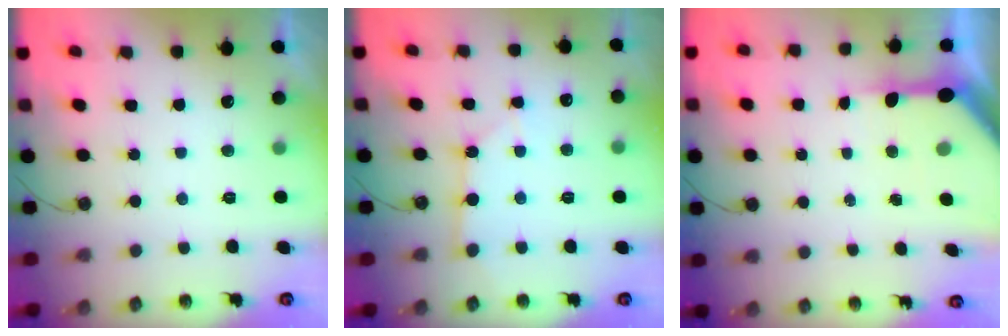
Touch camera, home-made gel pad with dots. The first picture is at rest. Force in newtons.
{"total": 2.6, "press": 2.6, "slide": 0.3}
{"total": 9.1, "press": 9.1, "slide": 1.0}